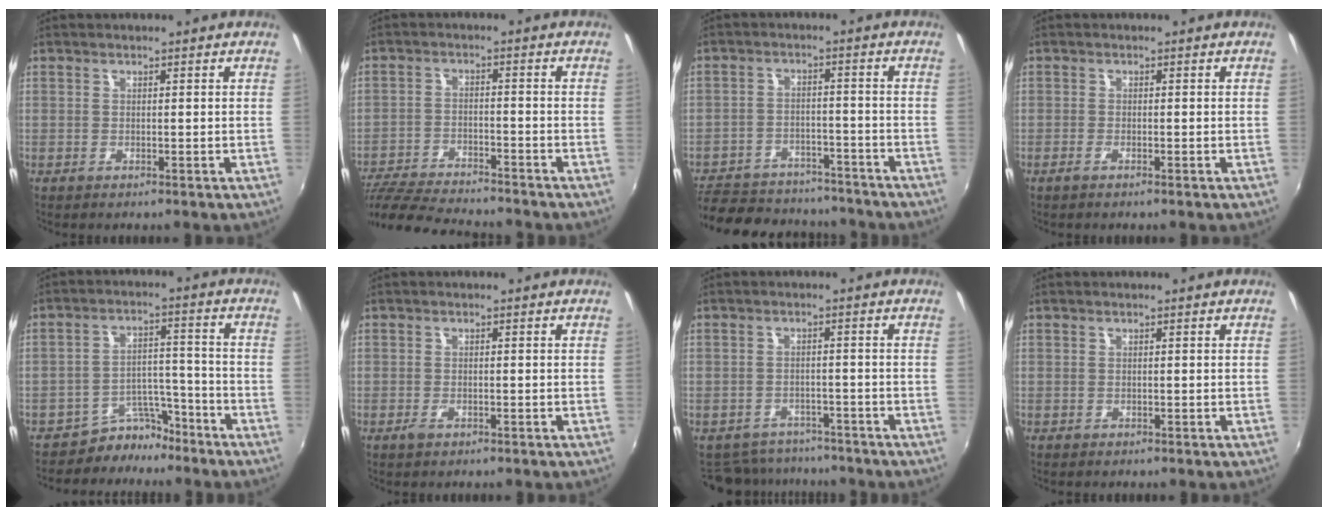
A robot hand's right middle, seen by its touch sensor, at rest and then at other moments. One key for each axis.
{"total": 15.4, "fx": -13.8, "fy": 2.5, "fz": 6.3, "tx": -0.148, "ty": -0.025, "tz": -0.234}
{"total": 20.2, "fx": -16.7, "fy": 8.6, "fz": 7.5, "tx": -0.179, "ty": 0.011, "tz": -0.227}
{"total": 1.1, "fx": -0.8, "fy": 0.0, "fz": 0.7, "tx": -0.017, "ty": -0.003, "tz": -0.018}
{"total": 6.9, "fx": -5.9, "fy": 3.4, "fz": 0.6, "tx": -0.006, "ty": 0.032, "tz": -0.094}
{"total": 1.4, "fx": -0.9, "fy": 0.6, "fz": 0.9, "tx": -0.019, "ty": -0.004, "tz": -0.017}
{"total": 8.7, "fx": -7.7, "fy": 3.9, "fz": 1.5, "tx": -0.046, "ty": -0.001, "tz": -0.109}
{"total": 0.0}